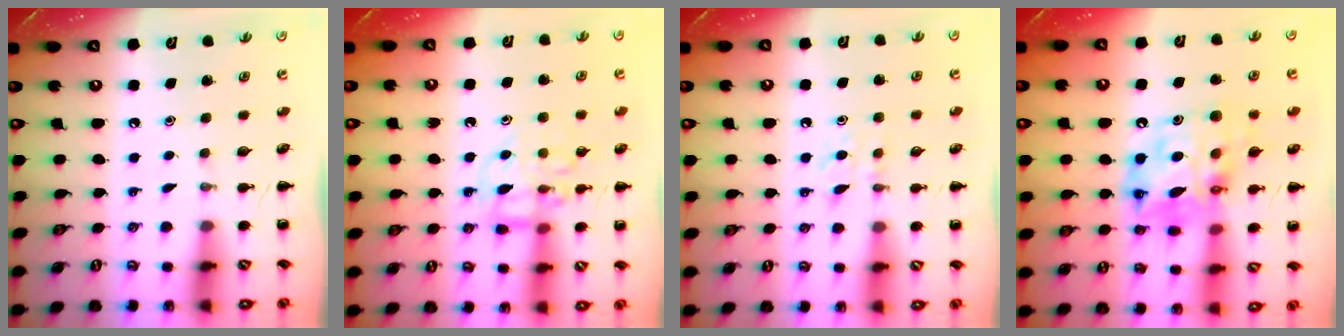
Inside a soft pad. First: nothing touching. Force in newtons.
{"total": 12.0, "press": 12.0, "slide": 0.8}
{"total": 5.5, "press": 5.3, "slide": 1.5}
{"total": 16.8, "press": 16.2, "slide": 4.2}